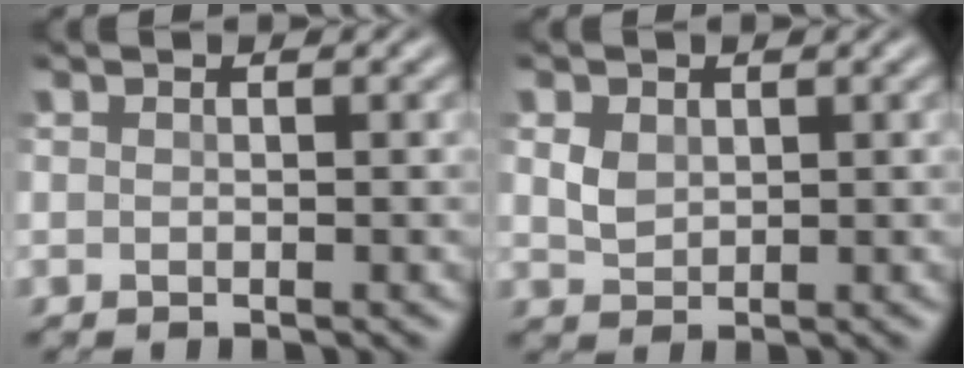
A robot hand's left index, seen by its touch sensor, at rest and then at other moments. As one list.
[{"total": 1.6, "force": [0.4, 1.3, 0.9], "torque": [-0.022, 0.000, 0.008]}]